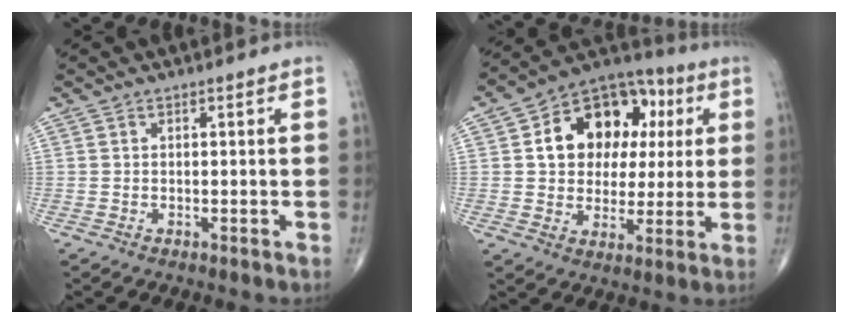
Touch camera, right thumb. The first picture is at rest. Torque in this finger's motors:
{"motor_torque": [0.22, 2.77, 1.35, 0.31, 0.11]}